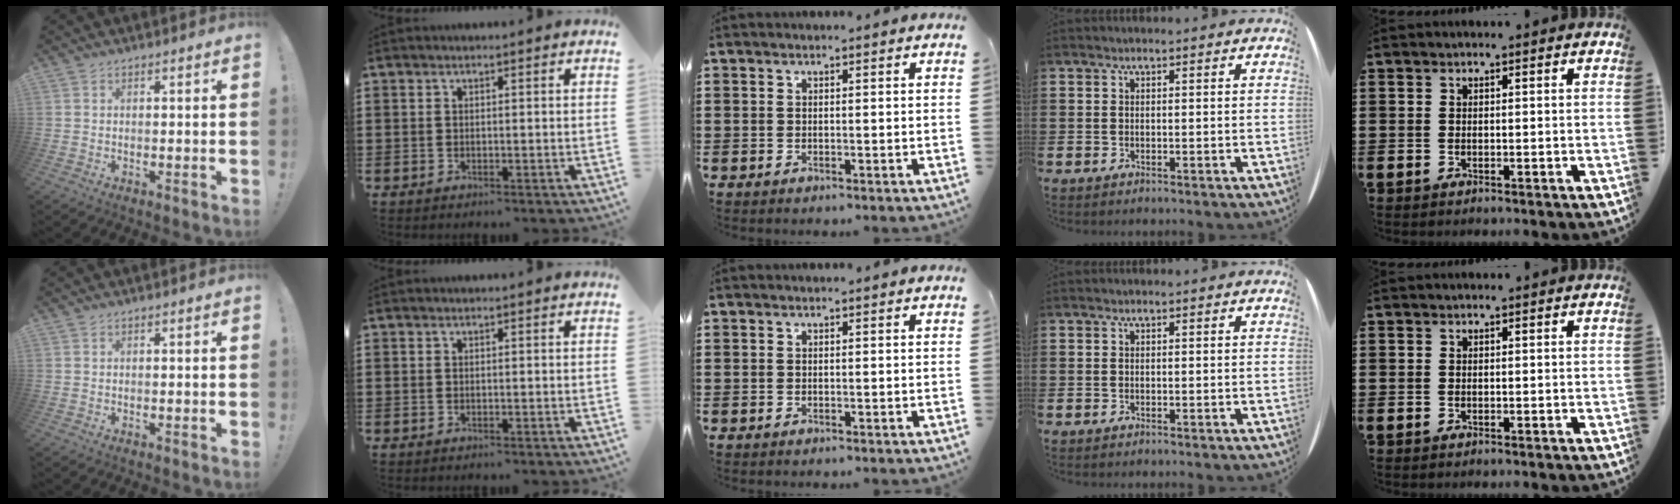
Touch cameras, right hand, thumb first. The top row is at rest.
{}